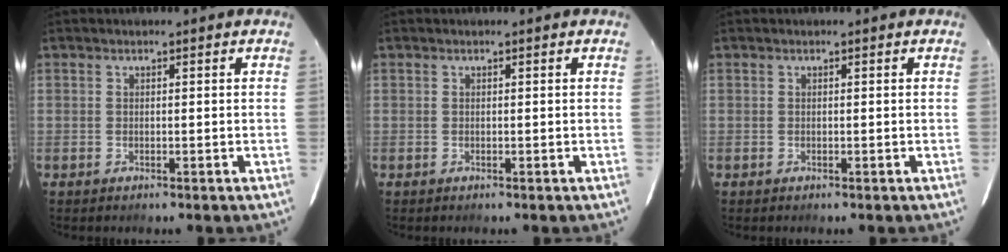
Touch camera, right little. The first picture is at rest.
{"total": 0.0}
{"total": 0.0}